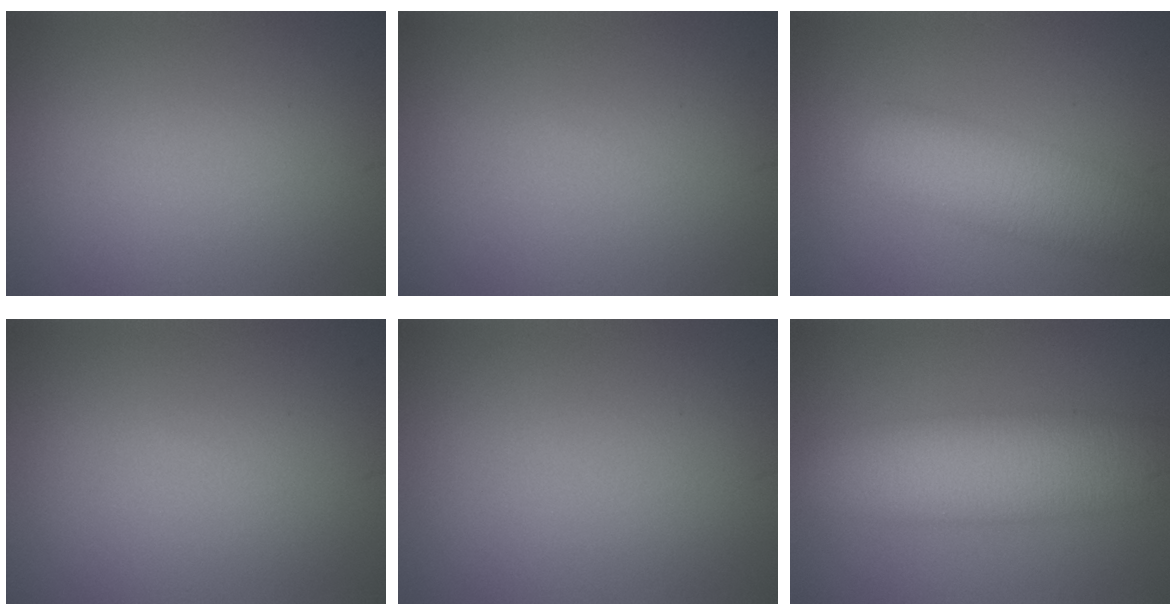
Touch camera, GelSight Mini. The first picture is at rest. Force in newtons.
{"total": 0.0}
{"total": 5.9, "press": 5.9, "slide": 0.2}
{"total": 0.0}
{"total": 0.0}
{"total": 8.4, "press": 8.3, "slide": 0.2}